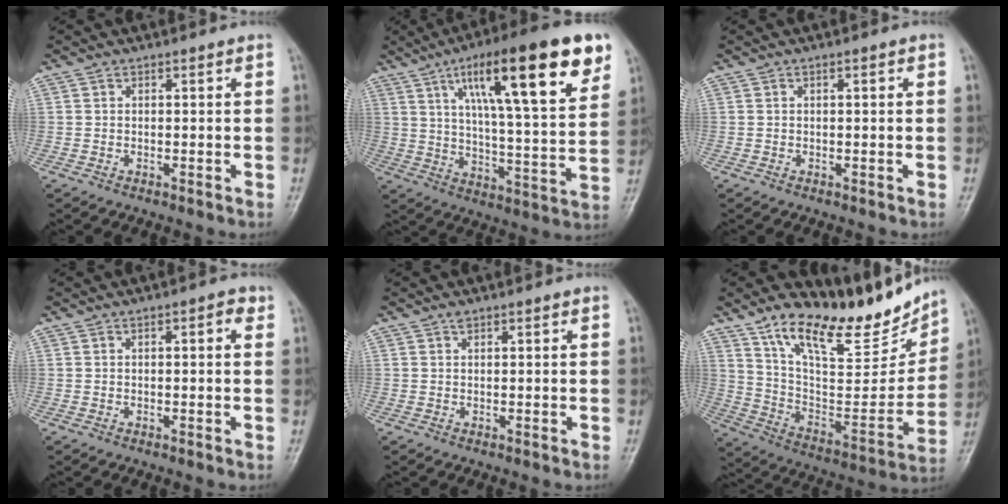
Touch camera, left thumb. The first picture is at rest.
{"total": 25.0, "force": [12.4, 5.8, 20.9], "torque": [-0.297, -0.018, 0.194]}
{"total": 1.0, "force": [0.2, 0.2, 0.9], "torque": [-0.016, 0.001, 0.003]}
{"total": 2.3, "force": [0.8, 0.8, 2.0], "torque": [-0.026, 0.002, 0.006]}
{"total": 0.8, "force": [0.5, 0.4, 0.4], "torque": [-0.004, 0.008, 0.010]}
{"total": 21.8, "force": [16.8, 7.6, 11.6], "torque": [-0.130, -0.085, 0.287]}